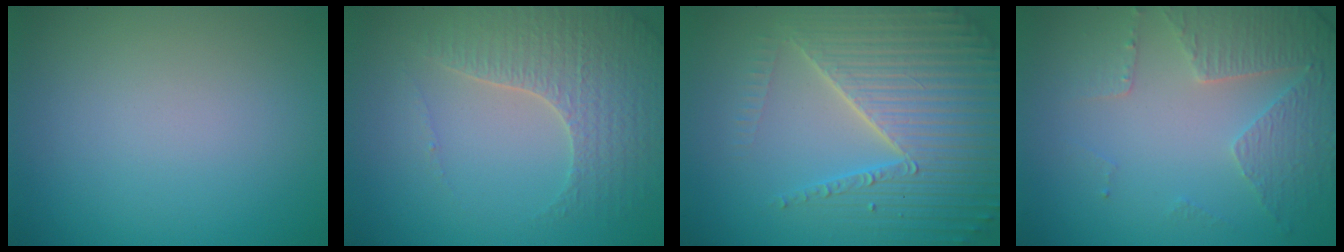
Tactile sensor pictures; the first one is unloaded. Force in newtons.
{"total": 4.0, "press": 3.9, "slide": 1.1}
{"total": 6.4, "press": 6.2, "slide": 1.5}
{"total": 4.8, "press": 3.5, "slide": 3.2}